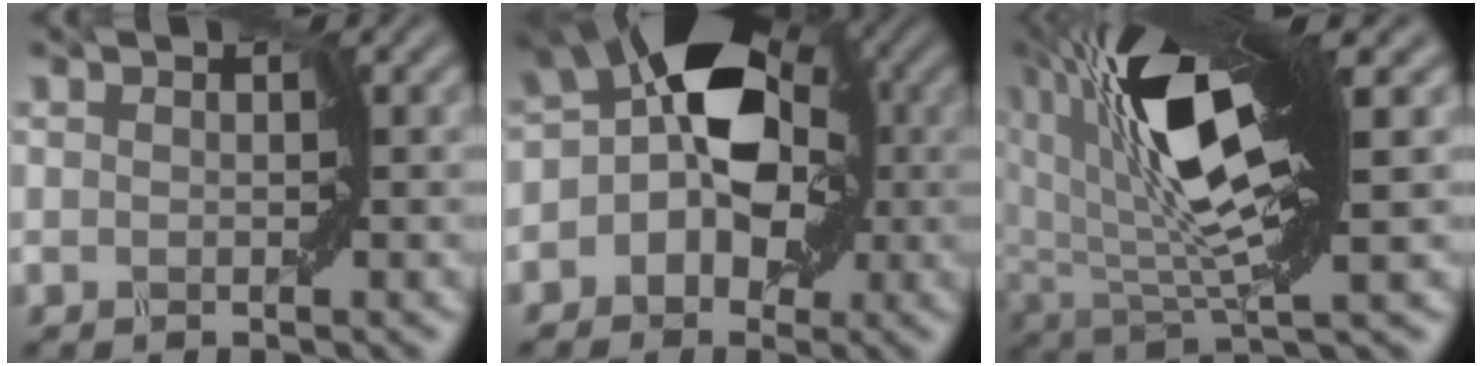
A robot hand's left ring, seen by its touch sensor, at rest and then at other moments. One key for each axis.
{"total": 7.7, "fx": 0.3, "fy": 4.7, "fz": 6.1, "tx": -0.091, "ty": 0.012, "tz": 0.002}
{"total": 11.3, "fx": 4.4, "fy": 2.7, "fz": 10.1, "tx": -0.195, "ty": 0.004, "tz": 0.083}